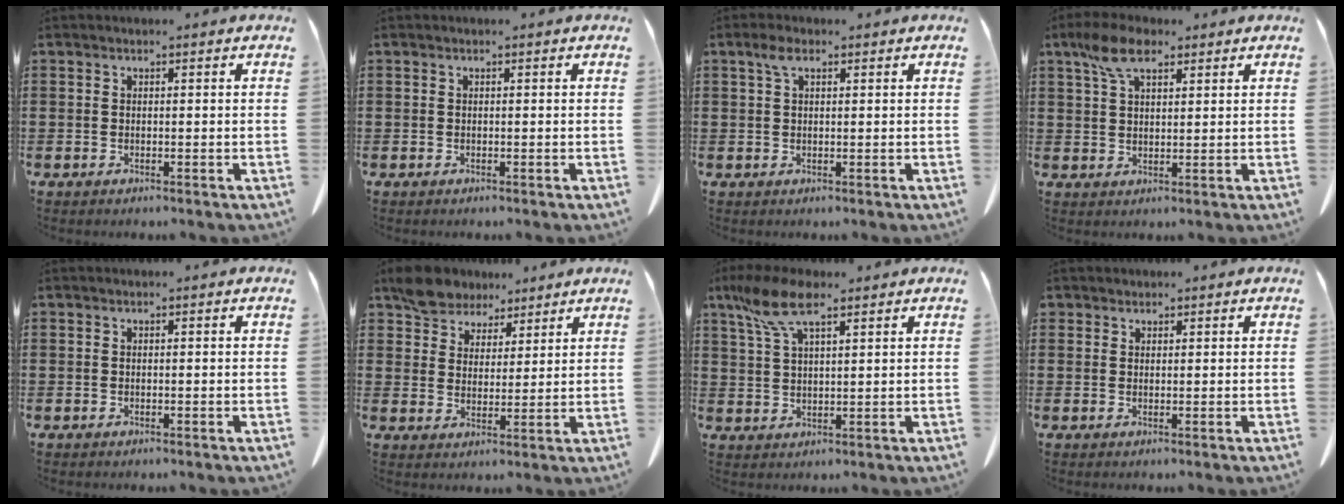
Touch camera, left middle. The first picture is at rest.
{"total": 0.0}
{"total": 2.5, "force": [1.1, 1.0, 2.0], "torque": [-0.045, 0.005, 0.018]}
{"total": 6.6, "force": [4.0, 2.7, 4.5], "torque": [-0.101, 0.006, 0.074]}
{"total": 0.0}
{"total": 5.8, "force": [5.1, 2.8, 0.5], "torque": [-0.037, -0.008, 0.099]}
{"total": 7.7, "force": [5.0, 2.2, 5.5], "torque": [-0.126, -0.007, 0.089]}
{"total": 1.4, "force": [1.2, 0.6, 0.0], "torque": [-0.003, 0.002, 0.025]}